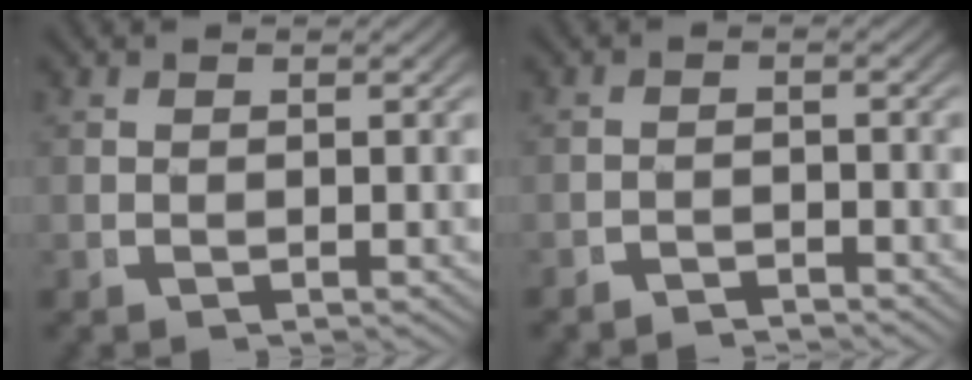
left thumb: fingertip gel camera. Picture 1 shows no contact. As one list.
[{"total": 2.2, "force": [-2.2, 0.2, 0.0], "torque": [0.005, -0.008, -0.039]}]